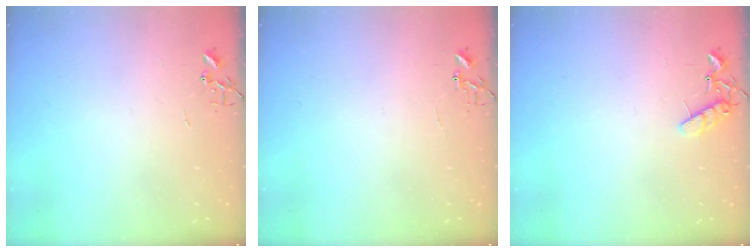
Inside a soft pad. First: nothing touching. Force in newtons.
{"total": 4.3, "press": 4.3, "slide": 0.4}
{"total": 8.2, "press": 8.1, "slide": 0.3}